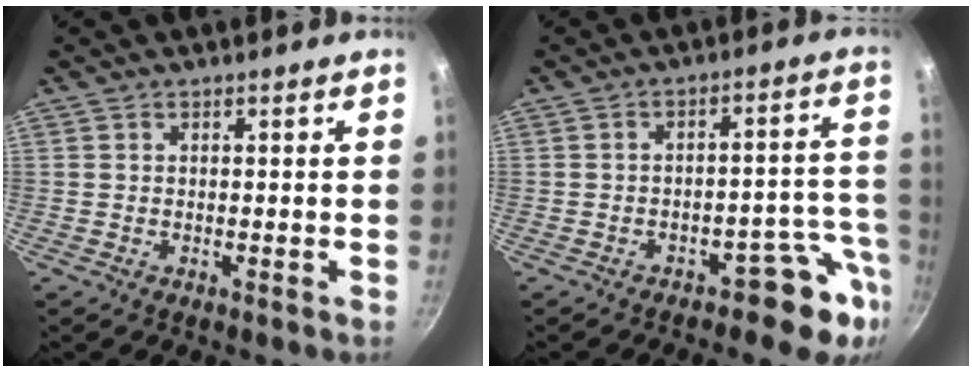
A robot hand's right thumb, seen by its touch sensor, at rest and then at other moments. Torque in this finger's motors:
{"motor_torque": [0.15, 0.29, 0.00, -0.12, -0.01]}